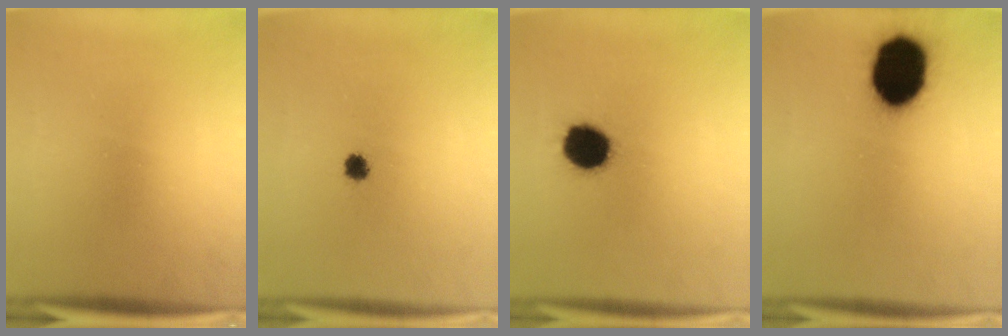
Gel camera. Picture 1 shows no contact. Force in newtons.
{"total": 2.4}
{"total": 11.7}
{"total": 18.6}